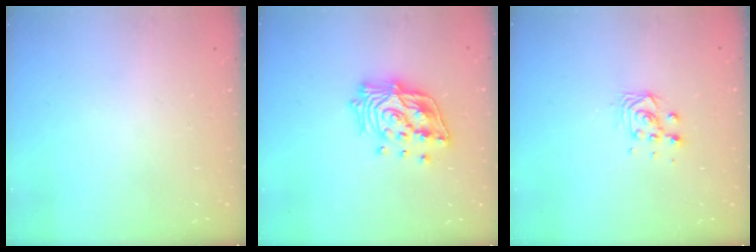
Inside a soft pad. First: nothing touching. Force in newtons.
{"total": 17.1, "press": 16.9, "slide": 2.5}
{"total": 7.3, "press": 7.3, "slide": 0.4}